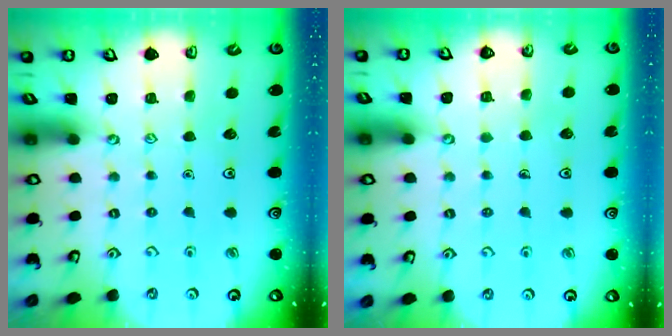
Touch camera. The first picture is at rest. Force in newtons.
{"total": 3.2, "press": 3.2, "slide": 0.2}